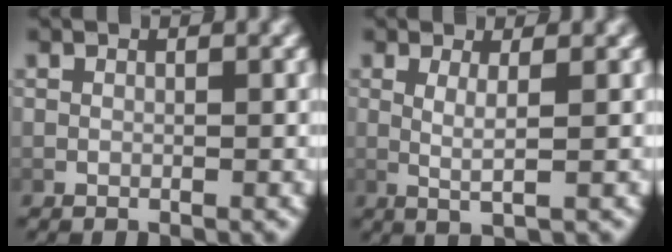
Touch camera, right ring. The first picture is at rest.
{"total": 3.0, "force": [0.7, 0.2, 2.9], "torque": [-0.051, -0.006, 0.019]}